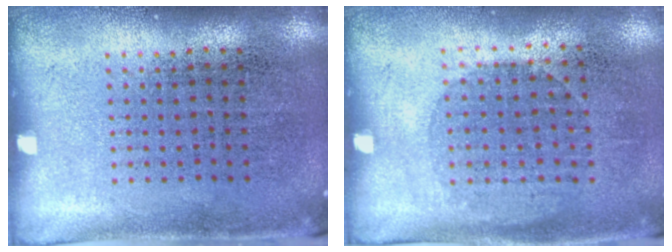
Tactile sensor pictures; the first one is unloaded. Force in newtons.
{"total": 1.0, "press": 0.9, "slide": 0.4}